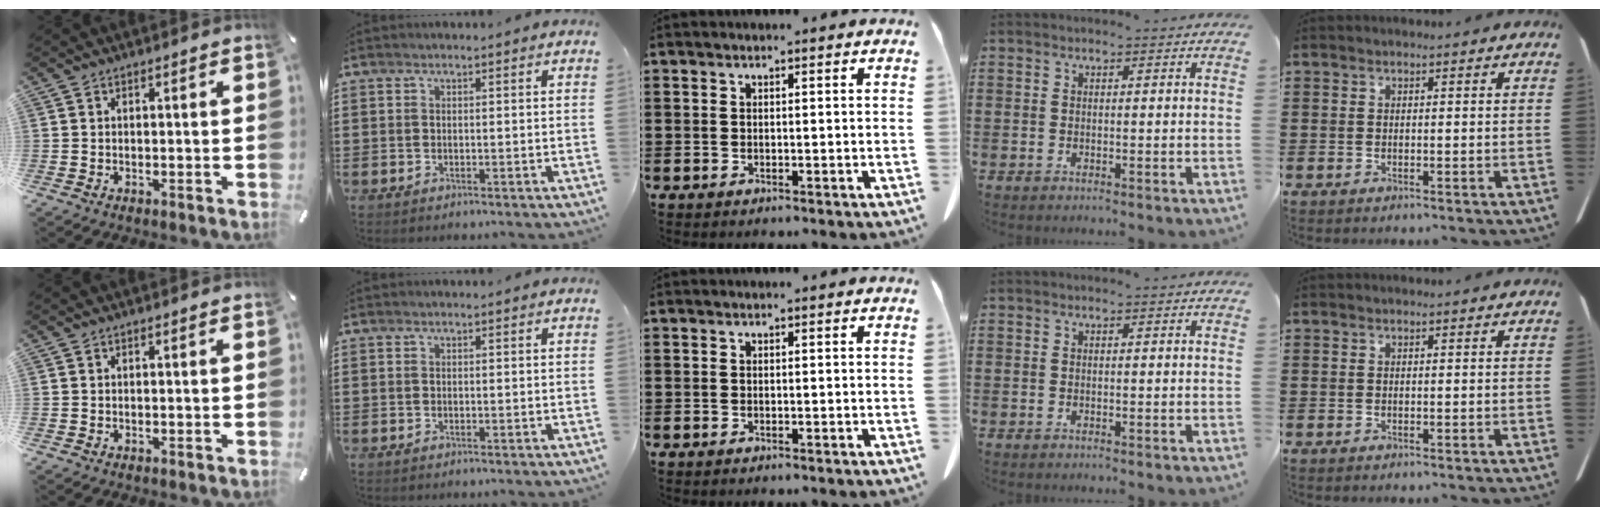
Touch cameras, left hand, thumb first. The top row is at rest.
{}